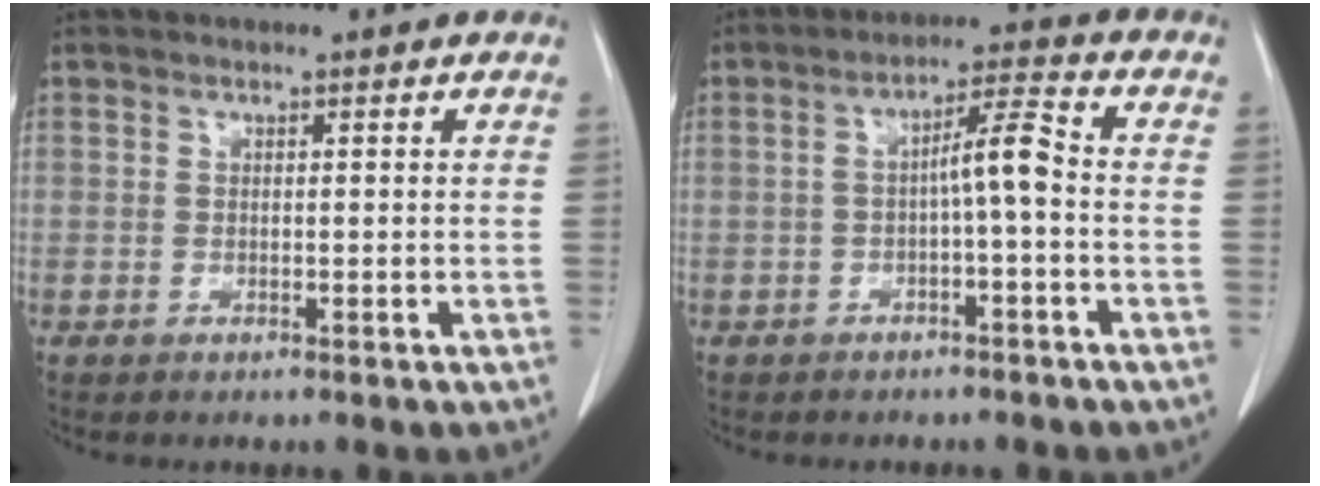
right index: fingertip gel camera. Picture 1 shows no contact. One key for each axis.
{"total": 5.4, "fx": -0.8, "fy": 0.4, "fz": 5.3, "tx": -0.087, "ty": 0.022, "tz": -0.012}